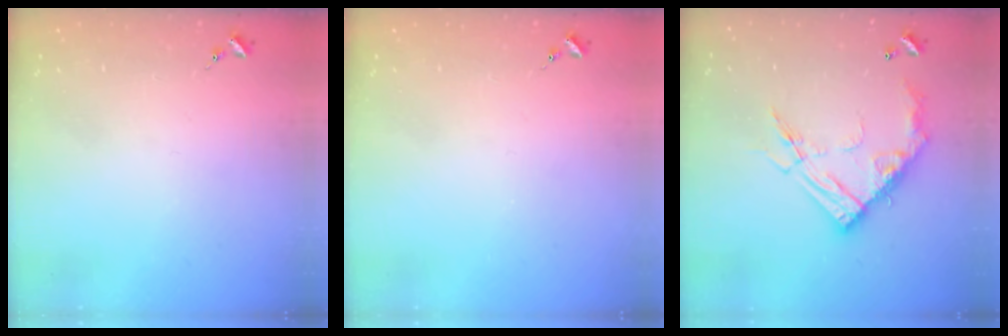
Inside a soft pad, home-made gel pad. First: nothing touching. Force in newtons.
{"total": 0.0}
{"total": 17.2, "press": 17.1, "slide": 1.4}